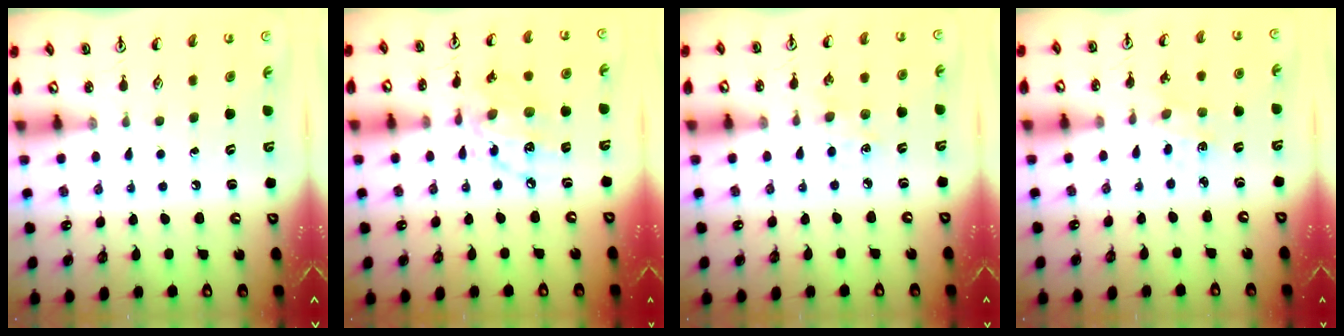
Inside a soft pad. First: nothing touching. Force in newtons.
{"total": 13.0, "press": 13.0, "slide": 1.0}
{"total": 5.4, "press": 5.4, "slide": 0.7}
{"total": 1.3, "press": 1.2, "slide": 0.4}